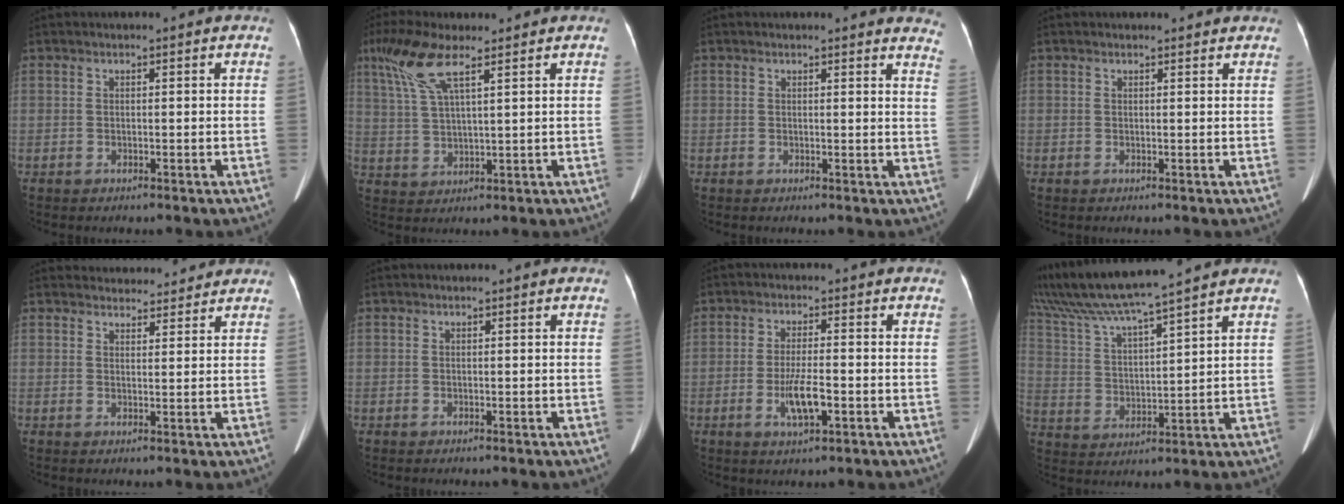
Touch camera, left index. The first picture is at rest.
{"total": 8.2, "force": [4.8, 1.2, 6.5], "torque": [-0.145, 0.010, 0.103]}
{"total": 8.3, "force": [8.1, 0.8, 1.2], "torque": [0.019, -0.061, 0.052]}
{"total": 2.2, "force": [1.8, 1.2, -0.2], "torque": [0.012, 0.004, 0.014]}
{"total": 8.1, "force": [7.8, 2.1, 0.9], "torque": [0.007, 0.009, 0.089]}
{"total": 0.0}
{"total": 4.8, "force": [-2.0, 0.6, 4.3], "torque": [-0.085, -0.015, -0.031]}
{"total": 15.6, "force": [13.7, -0.8, 7.6], "torque": [-0.152, 0.017, 0.245]}